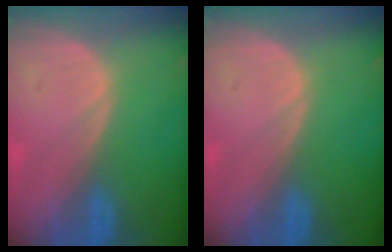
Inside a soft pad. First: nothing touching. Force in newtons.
{"total": 0.0}